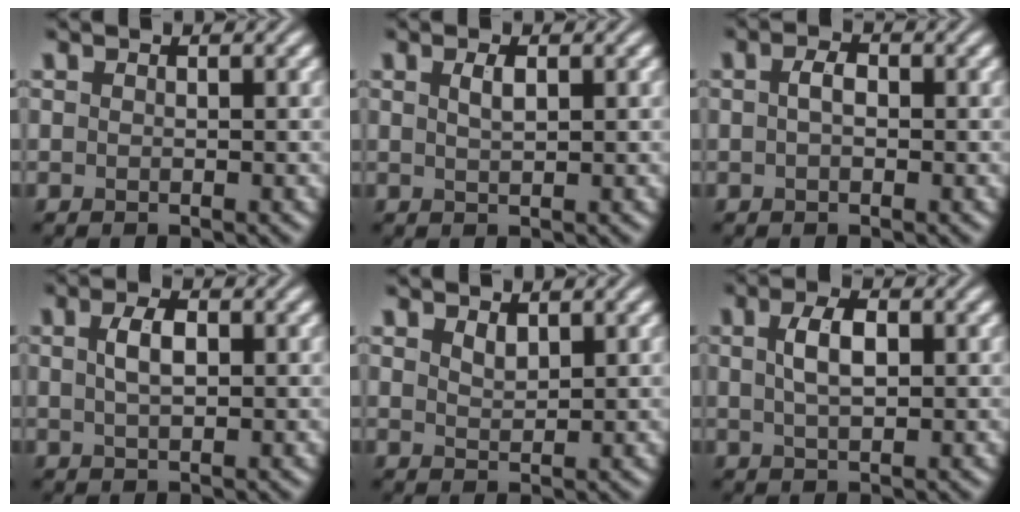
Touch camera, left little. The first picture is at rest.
{"total": 1.4, "force": [0.6, 0.5, 1.2], "torque": [-0.025, 0.003, 0.013]}
{"total": 1.6, "force": [0.1, 0.9, 1.3], "torque": [-0.026, 0.004, -0.002]}
{"total": 2.6, "force": [0.6, 1.2, 2.2], "torque": [-0.047, 0.004, 0.010]}
{"total": 1.3, "force": [1.0, 0.5, 0.7], "torque": [-0.016, -0.001, 0.021]}
{"total": 3.2, "force": [0.7, 1.5, 2.7], "torque": [-0.057, 0.004, 0.013]}